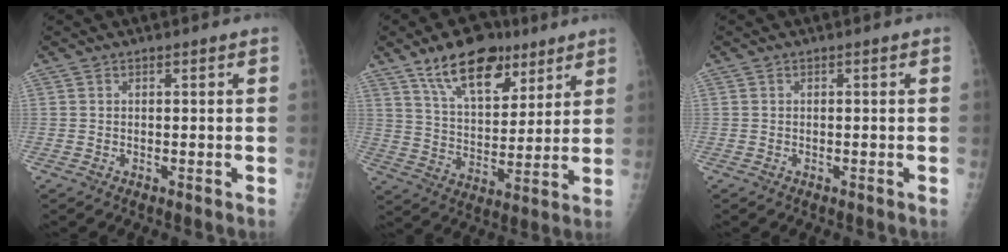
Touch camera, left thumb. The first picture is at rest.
{"total": 15.5, "force": [9.9, 7.9, 9.0], "torque": [-0.106, -0.046, 0.167]}
{"total": 0.0}